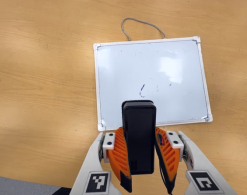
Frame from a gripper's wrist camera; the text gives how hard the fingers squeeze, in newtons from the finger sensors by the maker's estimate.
{"total": 7.3, "left": 6.4, "right": 8.1}